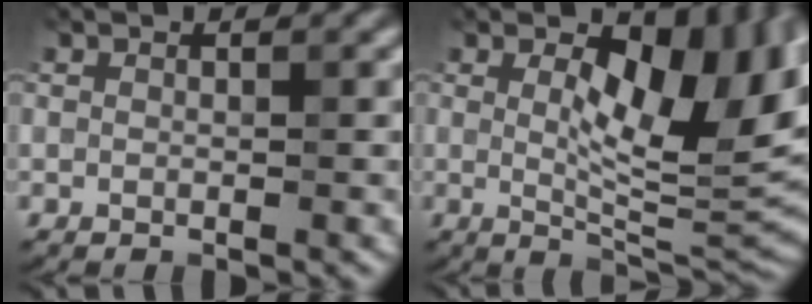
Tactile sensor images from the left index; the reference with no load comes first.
{"total": 10.6, "force": [2.5, 4.2, 9.5], "torque": [-0.142, -0.001, 0.043]}